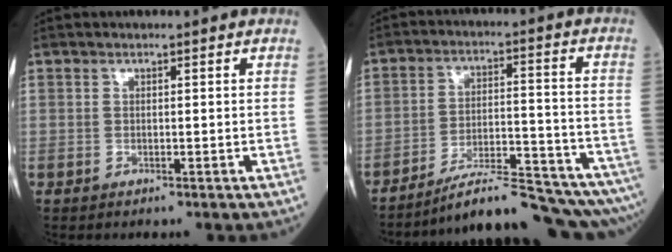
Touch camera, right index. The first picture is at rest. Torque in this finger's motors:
{"motor_torque": [0.15, -0.79, 0.42, 0.04]}